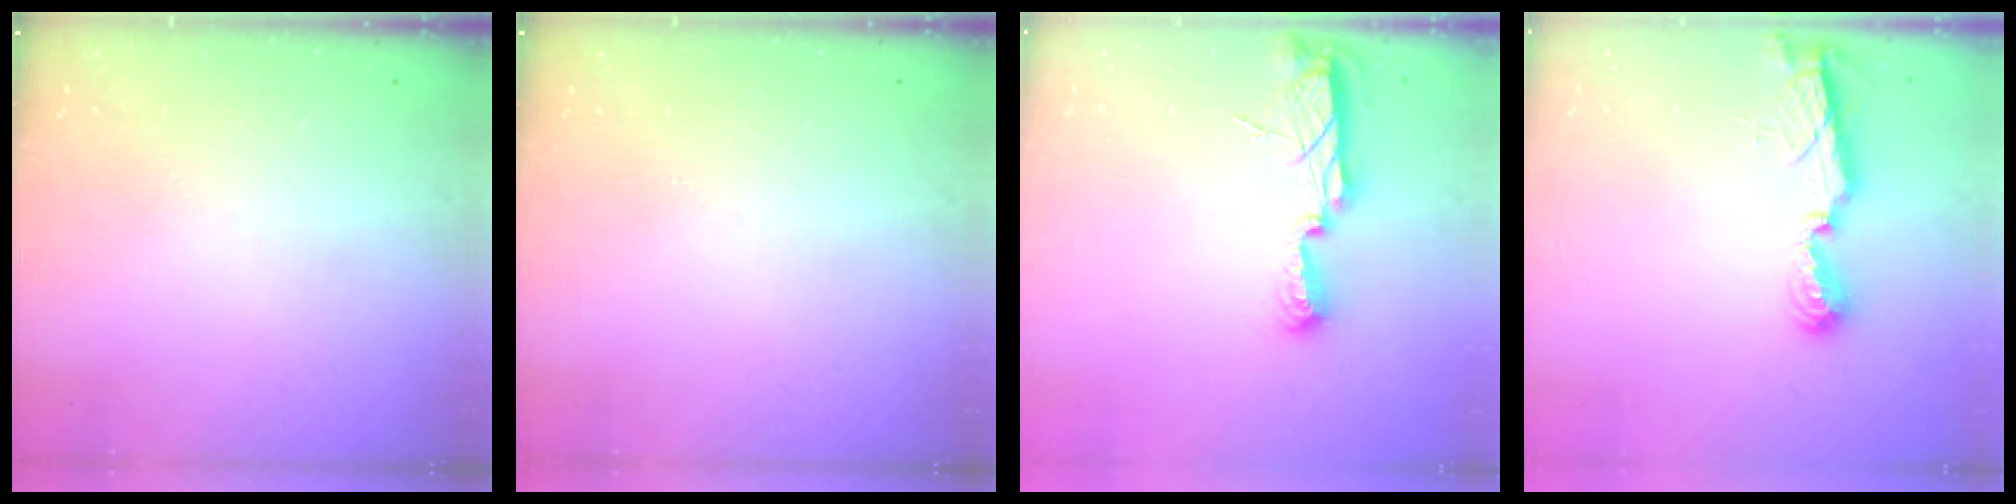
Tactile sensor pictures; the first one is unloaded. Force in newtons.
{"total": 0.0}
{"total": 7.5, "press": 7.5, "slide": 0.8}
{"total": 7.2, "press": 7.2, "slide": 0.2}